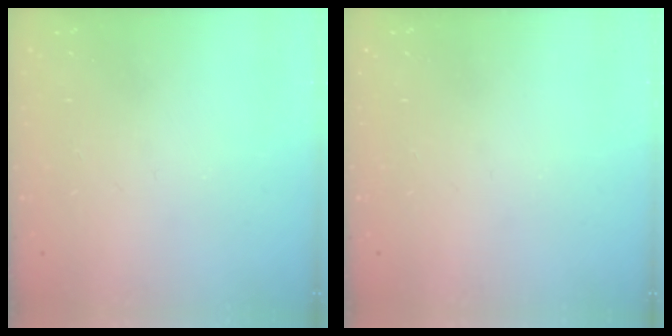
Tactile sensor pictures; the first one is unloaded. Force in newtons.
{"total": 0.0}